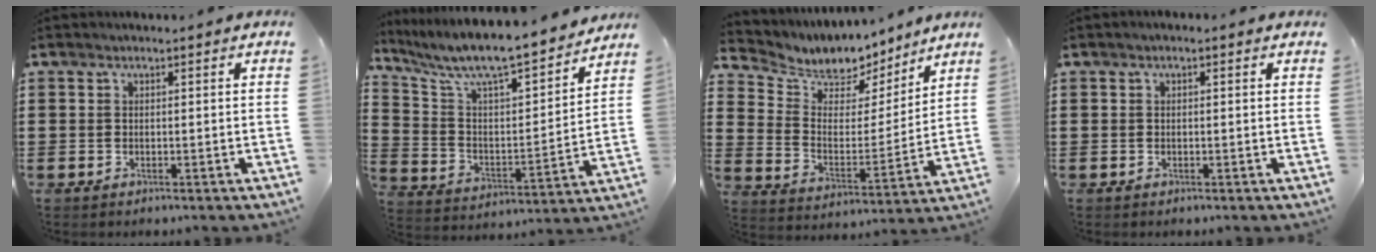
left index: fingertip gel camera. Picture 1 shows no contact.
{"total": 8.0, "force": [7.3, 0.7, 3.2], "torque": [-0.097, -0.062, 0.117]}
{"total": 6.8, "force": [5.9, 3.3, 1.2], "torque": [-0.065, -0.037, 0.102]}
{"total": 0.5, "force": [-0.1, 0.2, 0.5], "torque": [-0.009, 0.000, -0.002]}